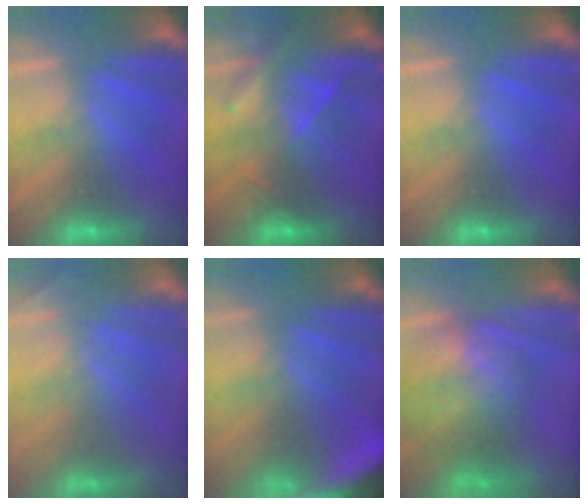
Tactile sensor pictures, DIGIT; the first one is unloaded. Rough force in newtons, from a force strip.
{"total": 2.8}
{"total": 0.0}
{"total": 1.8}
{"total": 6.9}
{"total": 5.7}